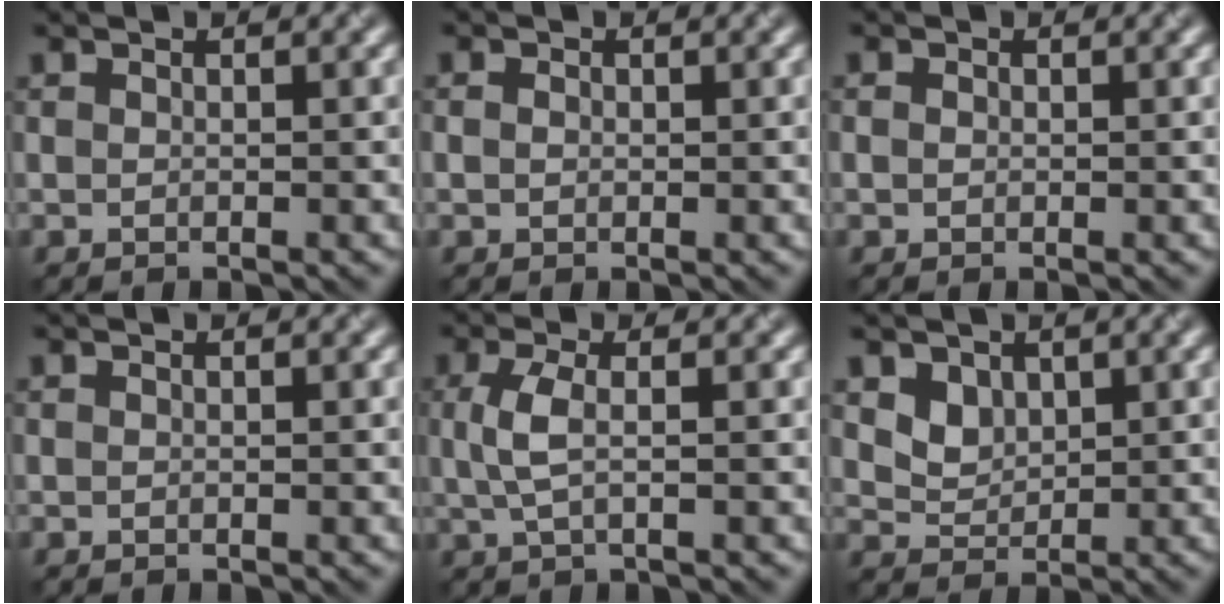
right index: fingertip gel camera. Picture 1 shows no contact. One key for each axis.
{"total": 0.8, "fx": 0.1, "fy": 0.7, "fz": 0.4, "tx": -0.006, "ty": -0.001, "tz": -0.001}
{"total": 0.5, "fx": 0.1, "fy": 0.5, "fz": 0.2, "tx": 0.000, "ty": -0.002, "tz": -0.001}
{"total": 0.0}
{"total": 2.6, "fx": 0.2, "fy": 0.9, "fz": 2.4, "tx": -0.057, "ty": 0.002, "tz": 0.004}
{"total": 2.5, "fx": 1.3, "fy": 1.9, "fz": 1.0, "tx": -0.026, "ty": -0.017, "tz": 0.036}